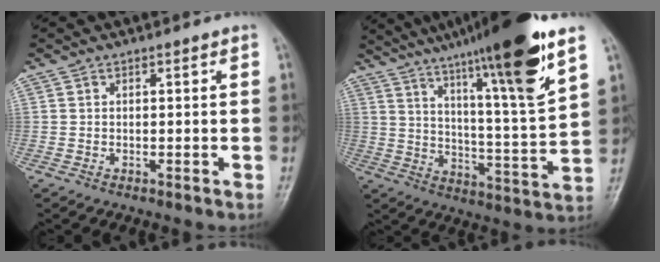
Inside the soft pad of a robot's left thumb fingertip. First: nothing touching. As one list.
[{"total": 22.3, "force": [14.8, 1.1, 16.6], "torque": [-0.242, -0.055, 0.233]}]